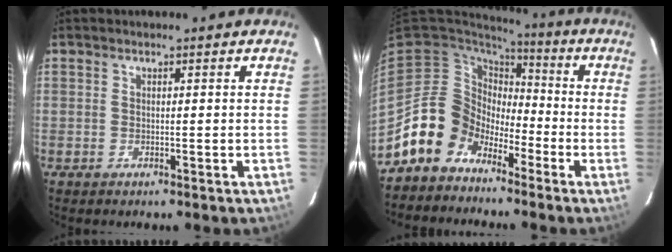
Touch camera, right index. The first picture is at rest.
{"total": 11.3, "force": [-6.6, 9.0, 1.9], "torque": [-0.049, 0.034, -0.121]}